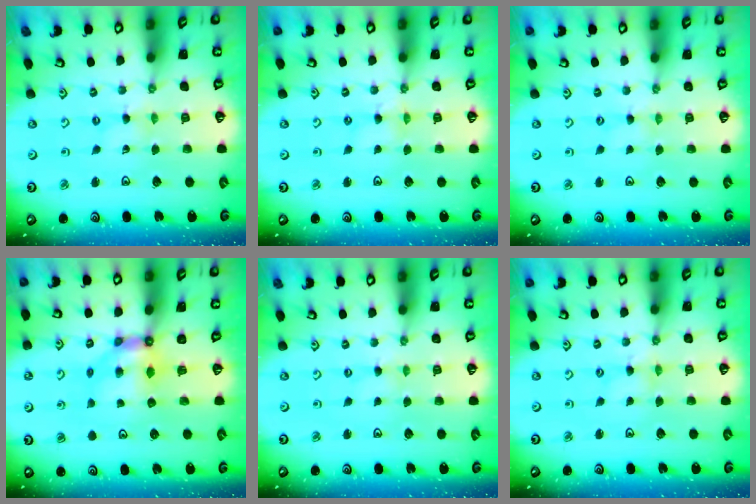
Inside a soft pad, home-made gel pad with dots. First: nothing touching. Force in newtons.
{"total": 1.0, "press": 0.9, "slide": 0.2}
{"total": 0.0}
{"total": 6.2, "press": 6.2, "slide": 0.2}
{"total": 0.0}
{"total": 1.2, "press": 1.2, "slide": 0.2}